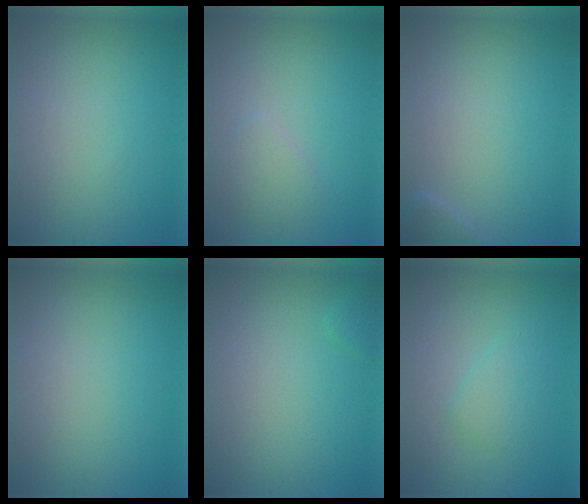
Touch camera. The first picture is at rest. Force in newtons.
{"total": 1.8, "press": 1.8, "slide": 0.2}
{"total": 1.6, "press": 1.6, "slide": 0.2}
{"total": 0.0}
{"total": 0.8, "press": 0.8, "slide": 0.1}
{"total": 2.3, "press": 2.3, "slide": 0.1}